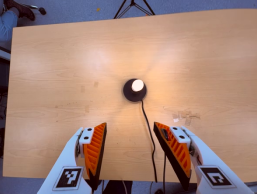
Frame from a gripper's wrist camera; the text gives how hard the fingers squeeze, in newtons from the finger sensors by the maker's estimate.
{"total": 0.0}